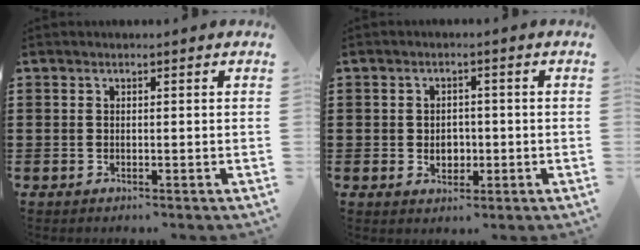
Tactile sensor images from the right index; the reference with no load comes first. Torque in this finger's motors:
{"motor_torque": [1.23, 0.91, 0.08, 0.03]}